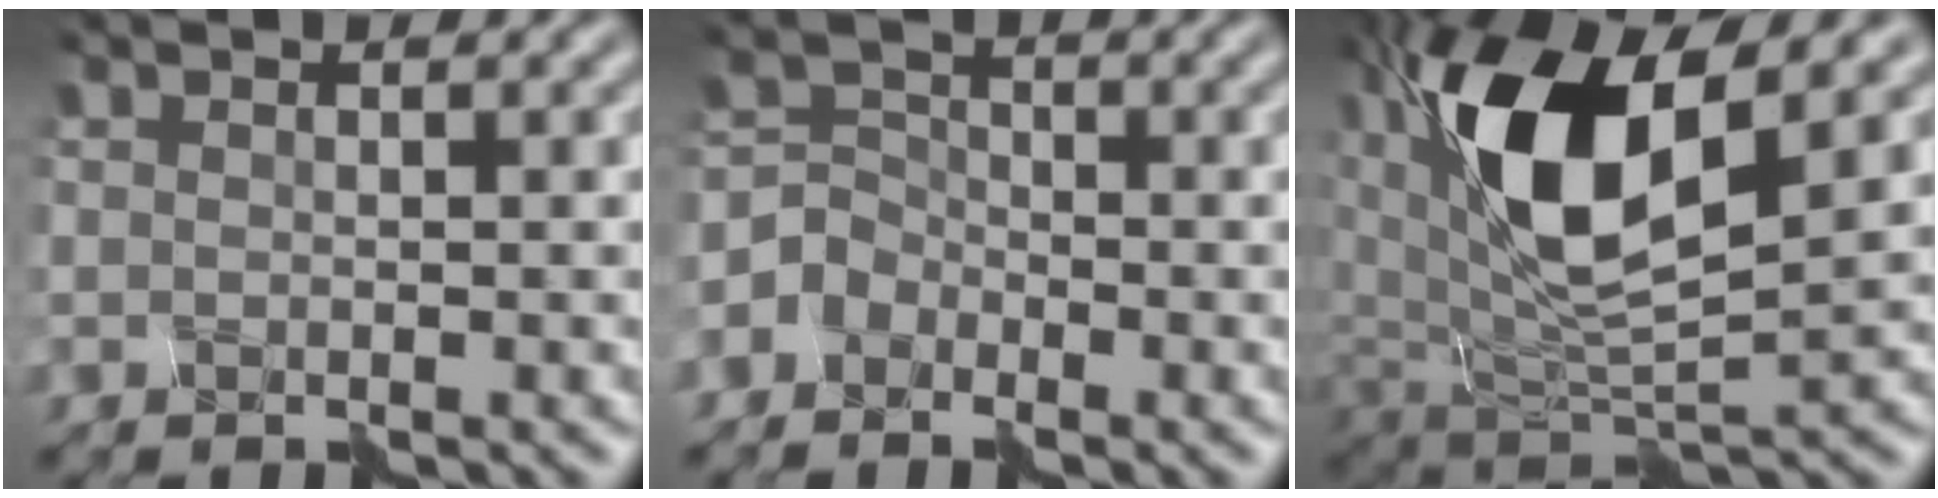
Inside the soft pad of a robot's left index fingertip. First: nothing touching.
{"total": 3.1, "force": [-2.6, 1.7, 0.5], "torque": [-0.007, 0.005, -0.053]}
{"total": 10.7, "force": [3.1, 4.8, 9.0], "torque": [-0.180, -0.002, 0.058]}